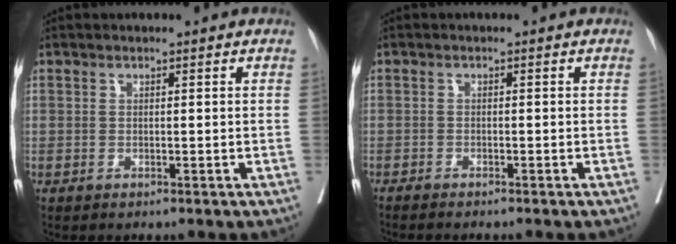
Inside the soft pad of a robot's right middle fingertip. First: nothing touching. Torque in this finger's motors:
{"motor_torque": [0.91, -1.22, 0.43, 0.09]}